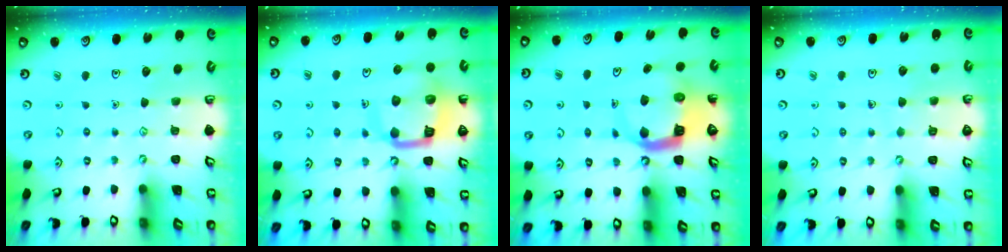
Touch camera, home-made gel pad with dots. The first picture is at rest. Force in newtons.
{"total": 12.5, "press": 12.4, "slide": 1.6}
{"total": 8.0, "press": 7.9, "slide": 1.1}
{"total": 4.5, "press": 4.5, "slide": 0.2}